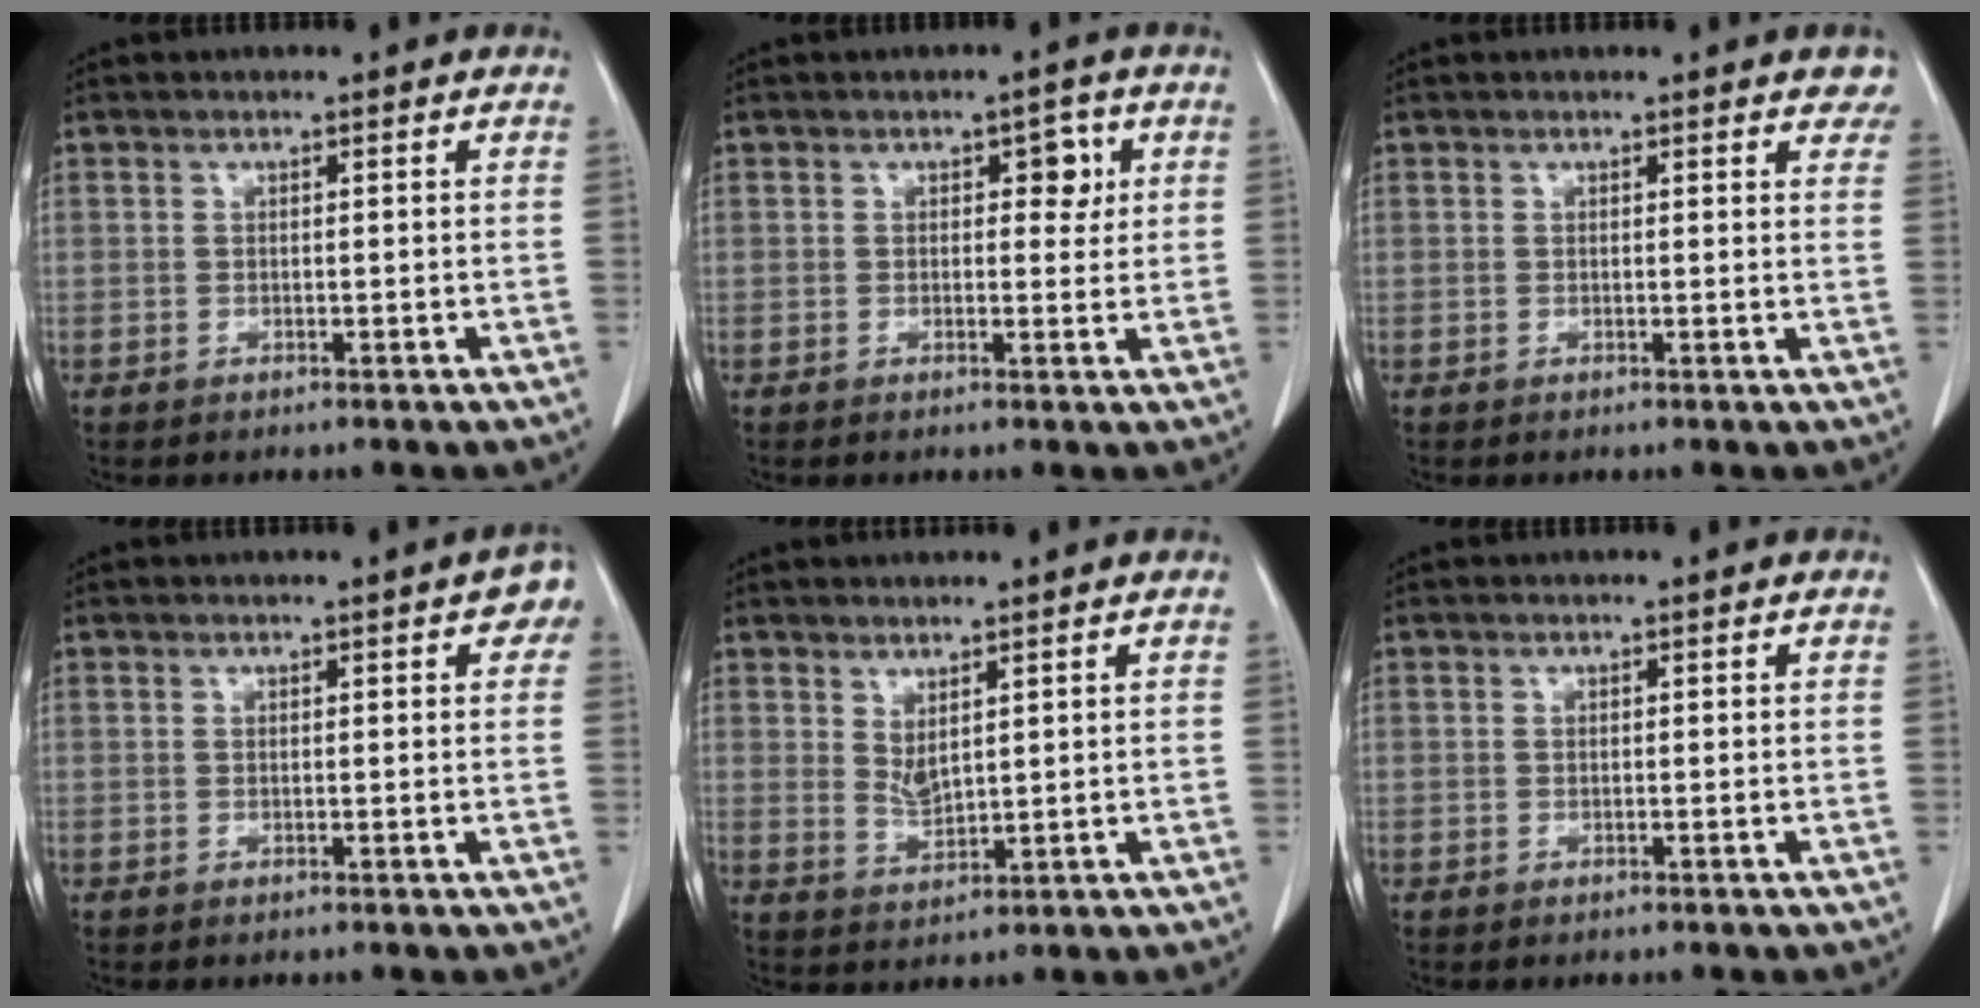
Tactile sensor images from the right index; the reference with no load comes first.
{"total": 3.1, "force": [1.0, 1.8, 2.4], "torque": [-0.026, 0.009, 0.013]}
{"total": 4.0, "force": [3.4, 1.3, 1.8], "torque": [-0.009, -0.005, 0.019]}
{"total": 3.4, "force": [1.6, 1.0, 2.8], "torque": [-0.023, 0.005, 0.012]}
{"total": 3.1, "force": [1.6, 1.0, 2.4], "torque": [-0.052, -0.009, 0.042]}
{"total": 0.0}